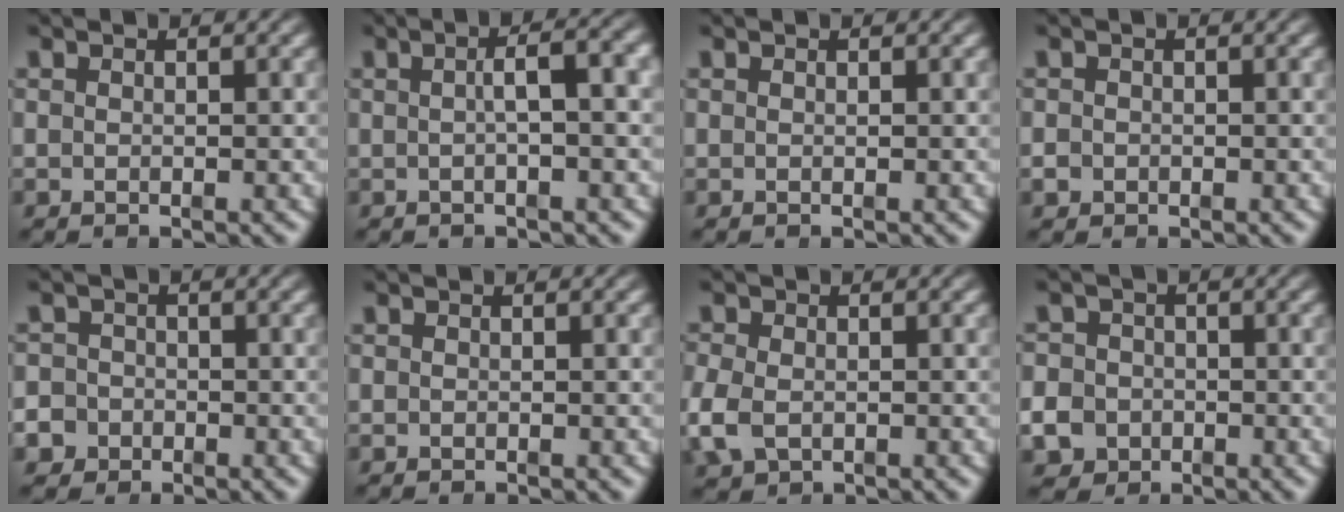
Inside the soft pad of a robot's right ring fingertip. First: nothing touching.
{"total": 3.3, "force": [0.2, 0.1, 3.3], "torque": [-0.033, 0.021, -0.005]}
{"total": 0.0}
{"total": 1.0, "force": [-0.6, 0.8, 0.0], "torque": [-0.004, -0.004, -0.010]}
{"total": 4.5, "force": [-1.9, 4.0, 0.5], "torque": [-0.019, -0.019, -0.034]}
{"total": 0.0}
{"total": 2.5, "force": [-0.8, 1.9, 1.3], "torque": [-0.045, -0.014, -0.002]}
{"total": 5.1, "force": [-1.9, 4.6, 1.3], "torque": [-0.032, -0.025, -0.028]}